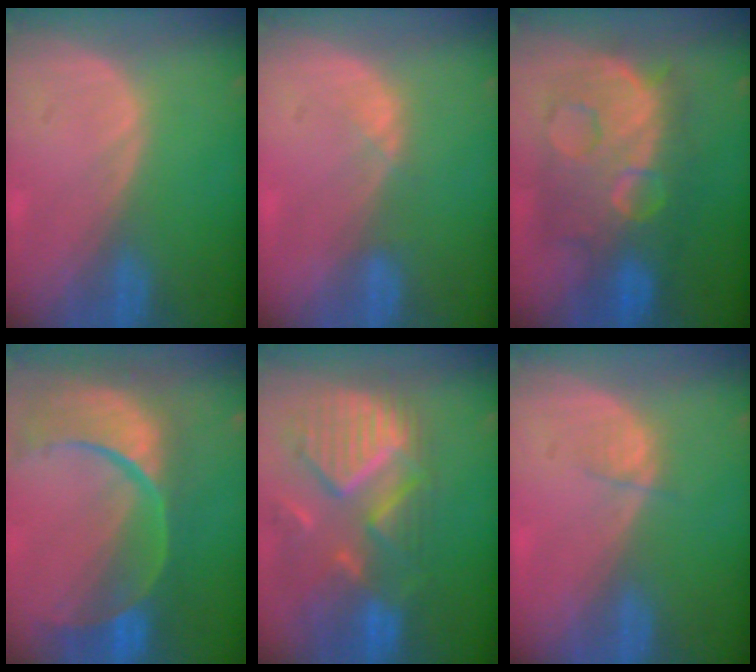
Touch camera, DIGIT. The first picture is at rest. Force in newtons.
{"total": 1.4, "press": 1.2, "slide": 0.7}
{"total": 12.3, "press": 12.3, "slide": 1.3}
{"total": 13.5, "press": 10.8, "slide": 8.0}
{"total": 12.2, "press": 10.5, "slide": 6.2}
{"total": 1.4, "press": 1.3, "slide": 0.6}